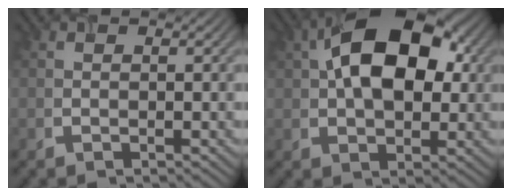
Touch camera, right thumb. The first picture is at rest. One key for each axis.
{"total": 13.6, "fx": 3.2, "fy": 7.9, "fz": 10.6, "tx": -0.171, "ty": 0.024, "tz": 0.041}